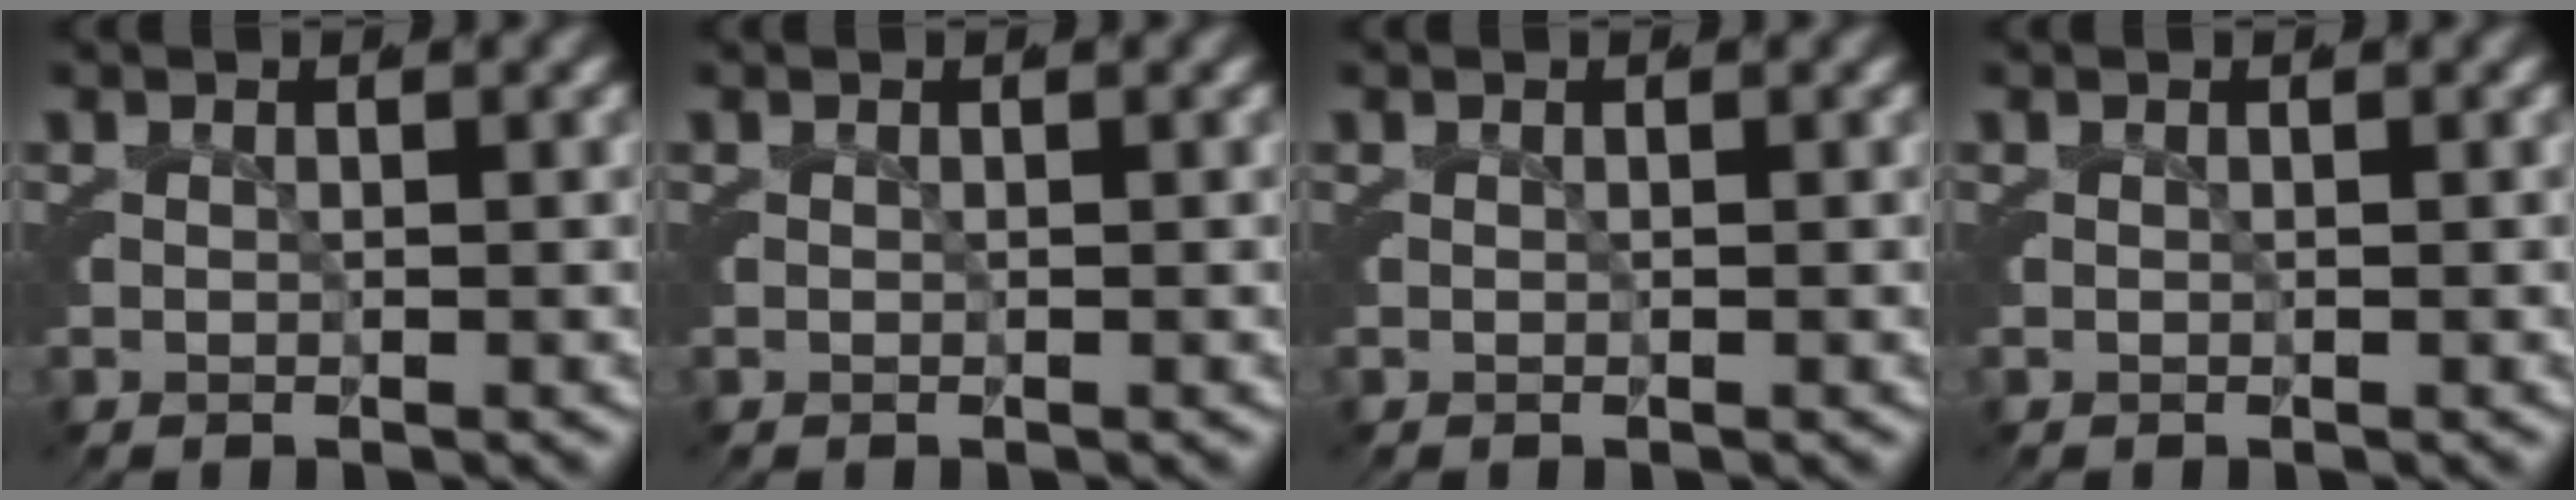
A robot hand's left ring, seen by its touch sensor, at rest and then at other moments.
{"total": 0.0}
{"total": 0.0}
{"total": 0.0}